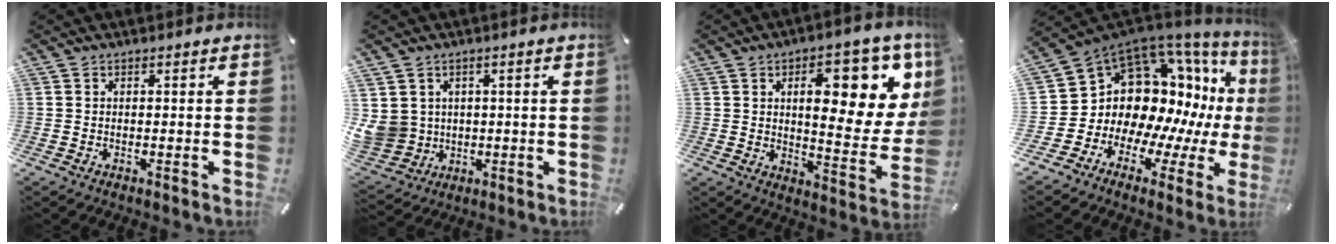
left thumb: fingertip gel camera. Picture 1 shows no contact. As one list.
[{"total": 7.2, "force": [1.2, 7.1, 0.9], "torque": [-0.049, -0.012, 0.024]}, {"total": 18.5, "force": [7.6, 7.6, 15.0], "torque": [-0.200, -0.041, 0.116]}, {"total": 16.1, "force": [4.1, 13.3, 8.0], "torque": [-0.130, -0.084, 0.105]}]